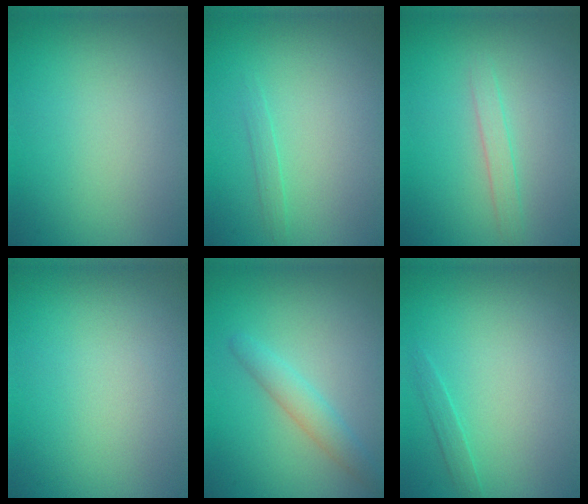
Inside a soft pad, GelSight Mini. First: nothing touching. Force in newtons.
{"total": 0.7, "press": 0.7, "slide": 0.1}
{"total": 1.4, "press": 1.4, "slide": 0.0}
{"total": 0.0}
{"total": 2.4, "press": 2.4, "slide": 0.2}
{"total": 0.9, "press": 0.9, "slide": 0.1}